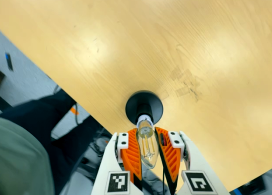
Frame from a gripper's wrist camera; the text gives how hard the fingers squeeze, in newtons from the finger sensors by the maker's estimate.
{"total": 21.4, "left": 21.6, "right": 21.3}